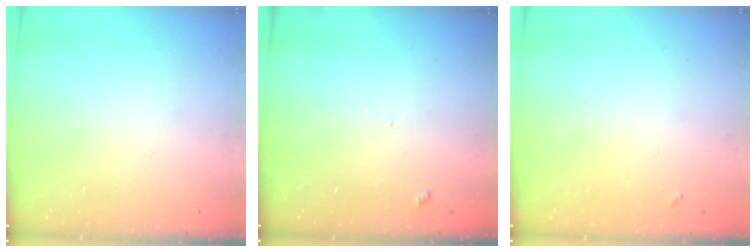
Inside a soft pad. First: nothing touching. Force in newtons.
{"total": 5.3, "press": 5.2, "slide": 0.6}
{"total": 3.6, "press": 3.6, "slide": 0.3}